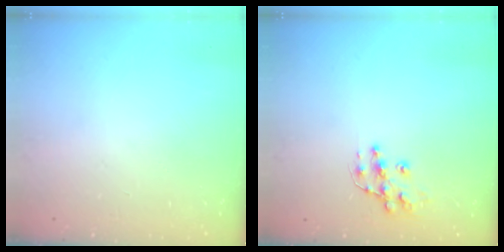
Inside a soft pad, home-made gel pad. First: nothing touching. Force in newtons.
{"total": 10.2, "press": 10.2, "slide": 0.8}